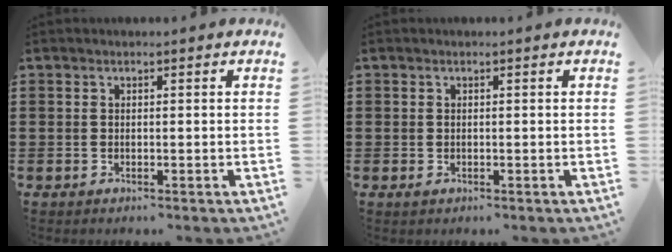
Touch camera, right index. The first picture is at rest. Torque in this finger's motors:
{"motor_torque": [0.49, 0.49, -0.46, -0.18]}